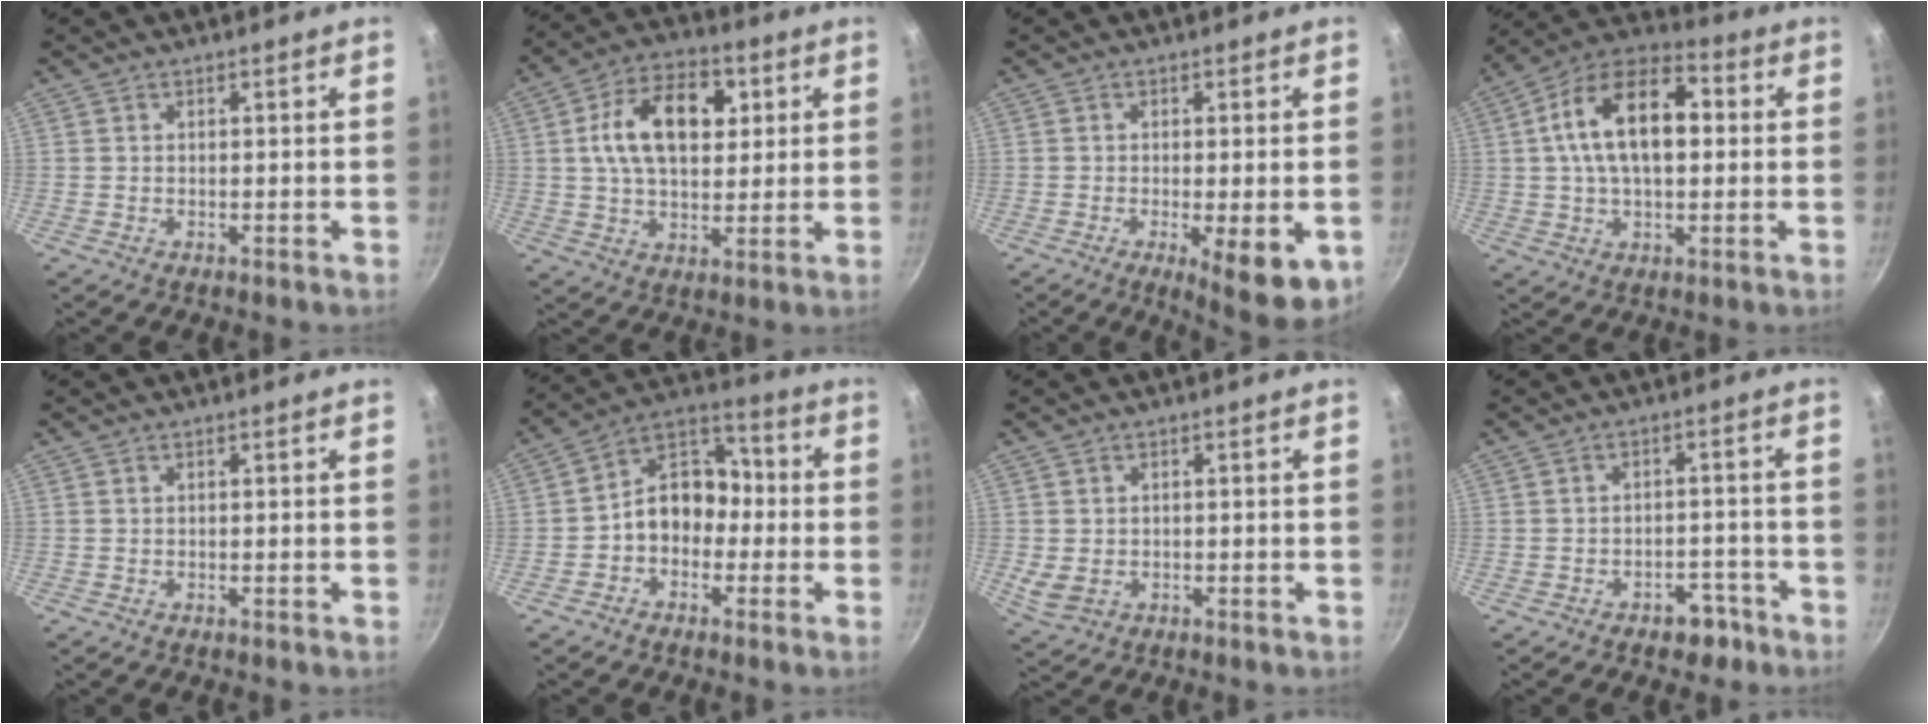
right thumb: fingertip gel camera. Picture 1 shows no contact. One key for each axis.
{"total": 15.1, "fx": 3.4, "fy": 9.2, "fz": 11.6, "tx": -0.176, "ty": 0.007, "tz": 0.053}
{"total": 10.1, "fx": -3.2, "fy": 3.0, "fz": 9.1, "tx": -0.122, "ty": -0.019, "tz": -0.039}
{"total": 17.2, "fx": 2.4, "fy": 9.7, "fz": 14.0, "tx": -0.234, "ty": 0.029, "tz": 0.032}
{"total": 0.0}
{"total": 11.4, "fx": -1.8, "fy": 8.5, "fz": 7.4, "tx": -0.089, "ty": 0.047, "tz": -0.047}
{"total": 3.2, "fx": -0.3, "fy": 2.5, "fz": 2.0, "tx": -0.044, "ty": -0.001, "tz": 0.003}
{"total": 4.7, "fx": -3.1, "fy": 2.9, "fz": 2.0, "tx": -0.011, "ty": 0.032, "tz": -0.040}